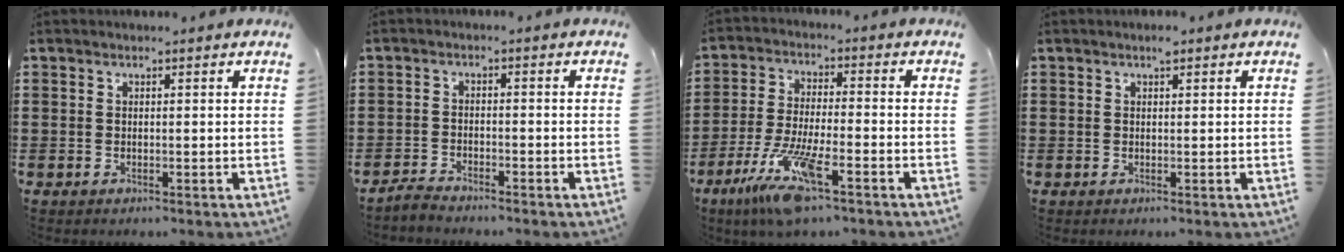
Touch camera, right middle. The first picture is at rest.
{"total": 2.1, "force": [-2.0, 0.0, 0.4], "torque": [-0.018, -0.001, -0.043]}
{"total": 10.1, "force": [-6.2, 1.5, 7.8], "torque": [-0.166, -0.012, -0.119]}
{"total": 1.2, "force": [0.8, 0.6, 0.7], "torque": [-0.007, 0.002, 0.012]}